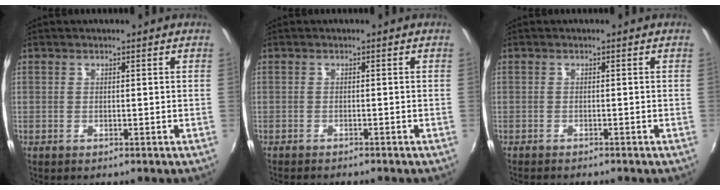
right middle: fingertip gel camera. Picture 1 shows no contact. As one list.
[{"total": 3.3, "force": [-3.0, 0.3, 1.1], "torque": [-0.029, -0.015, -0.051]}, {"total": 2.3, "force": [-2.2, 0.1, 0.8], "torque": [-0.023, -0.014, -0.038]}]